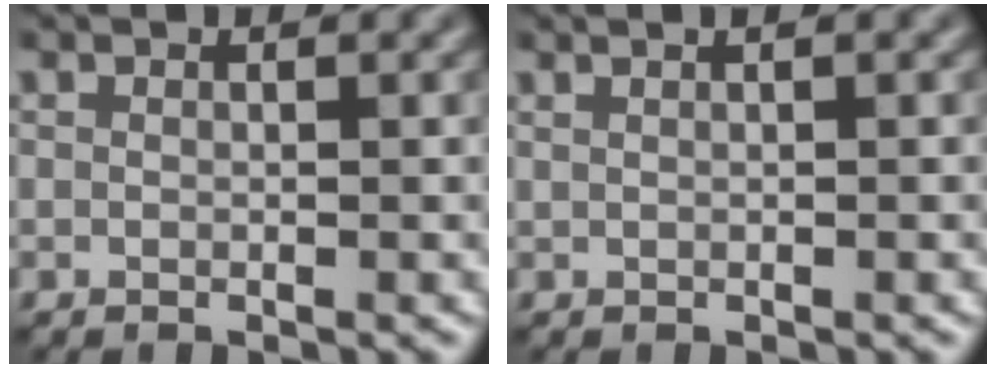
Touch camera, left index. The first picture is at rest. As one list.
[{"total": 2.3, "force": [1.3, 1.2, 1.5], "torque": [-0.005, 0.005, -0.005]}]